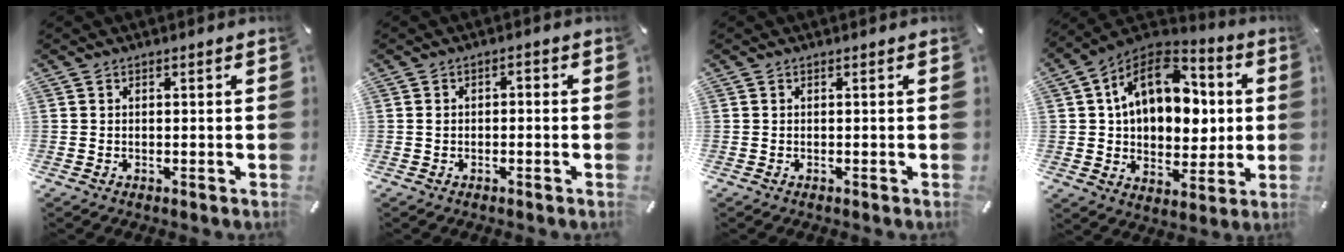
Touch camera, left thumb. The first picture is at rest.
{"total": 1.8, "force": [-0.8, 1.0, 1.2], "torque": [-0.024, 0.009, -0.019]}
{"total": 0.0}
{"total": 16.9, "force": [4.4, 12.6, 10.3], "torque": [-0.170, -0.014, 0.081]}